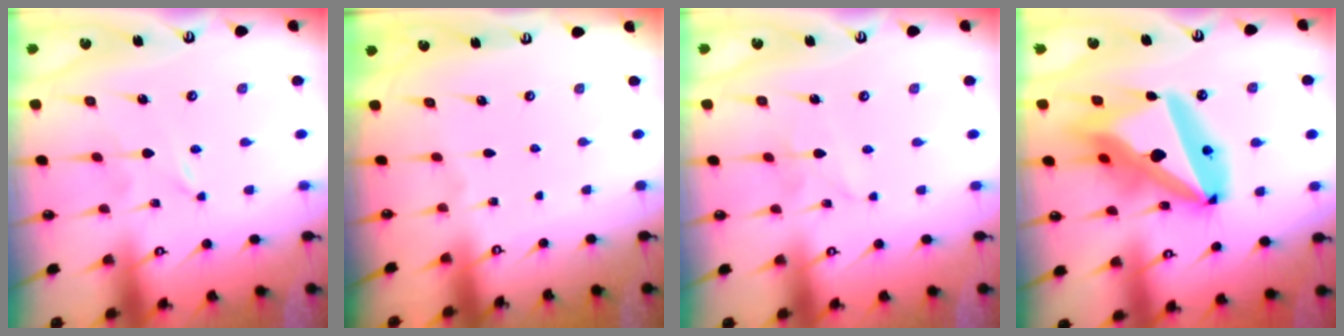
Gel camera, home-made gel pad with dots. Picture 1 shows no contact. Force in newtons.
{"total": 0.0}
{"total": 1.9, "press": 1.9, "slide": 0.1}
{"total": 25.5, "press": 25.3, "slide": 3.1}